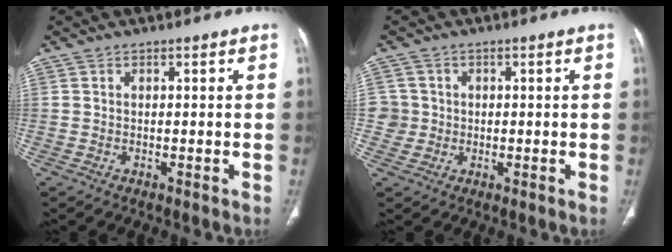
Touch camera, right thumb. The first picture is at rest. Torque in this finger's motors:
{"motor_torque": [-0.63, 0.23, 0.00, 0.40, -0.01]}